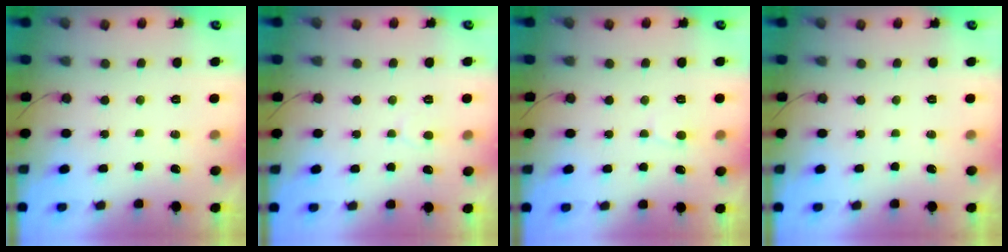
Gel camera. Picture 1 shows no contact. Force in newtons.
{"total": 3.7, "press": 3.7, "slide": 0.3}
{"total": 6.0, "press": 6.0, "slide": 0.5}
{"total": 0.0}